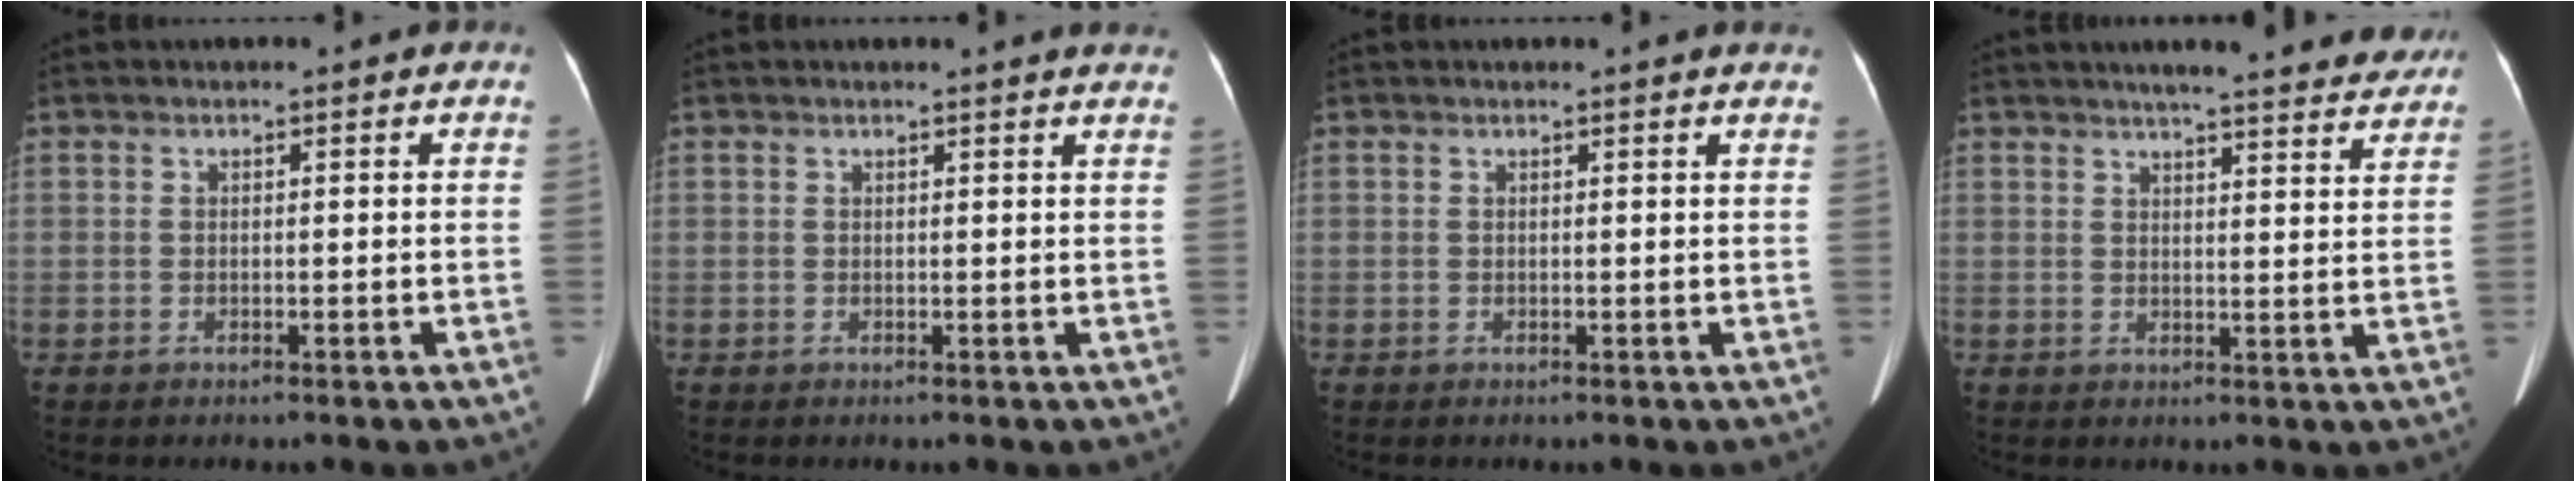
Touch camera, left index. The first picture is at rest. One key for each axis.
{"total": 3.6, "fx": 3.5, "fy": 0.0, "fz": 1.0, "tx": -0.015, "ty": -0.004, "tz": 0.021}
{"total": 1.8, "fx": 1.8, "fy": -0.1, "fz": 0.5, "tx": -0.014, "ty": -0.004, "tz": 0.008}
{"total": 17.4, "fx": 15.5, "fy": 2.6, "fz": 7.4, "tx": -0.085, "ty": 0.003, "tz": 0.181}